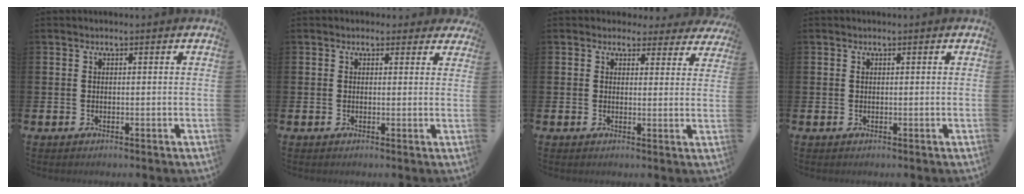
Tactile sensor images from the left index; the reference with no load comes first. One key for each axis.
{"total": 1.2, "fx": 0.7, "fy": 0.9, "fz": 0.2, "tx": 0.003, "ty": 0.007, "tz": 0.011}
{"total": 2.9, "fx": 2.5, "fy": 1.5, "fz": 0.2, "tx": -0.007, "ty": -0.013, "tz": 0.041}
{"total": 0.0}